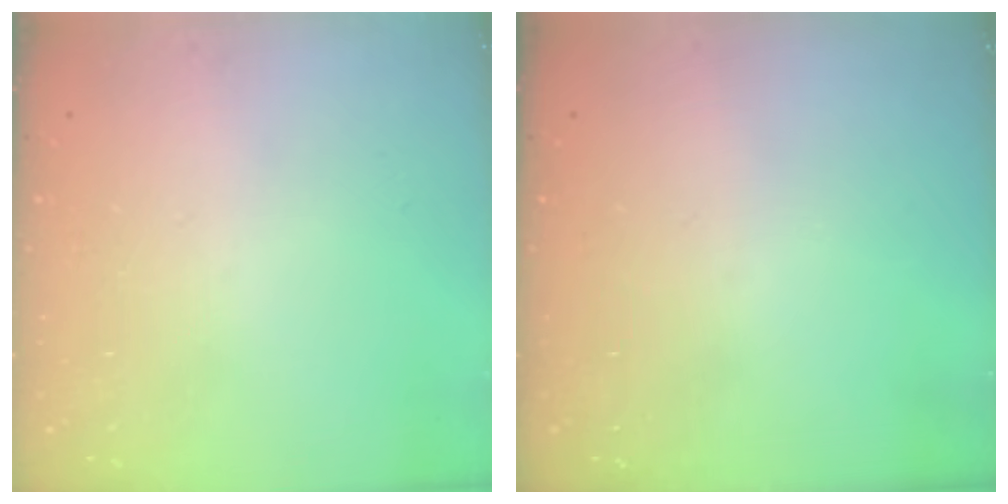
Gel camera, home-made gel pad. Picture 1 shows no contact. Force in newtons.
{"total": 0.0}